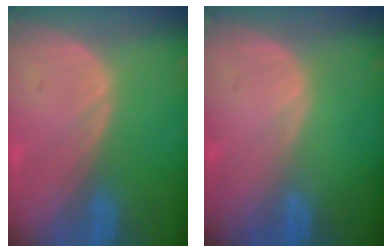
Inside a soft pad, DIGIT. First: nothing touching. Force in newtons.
{"total": 0.0}